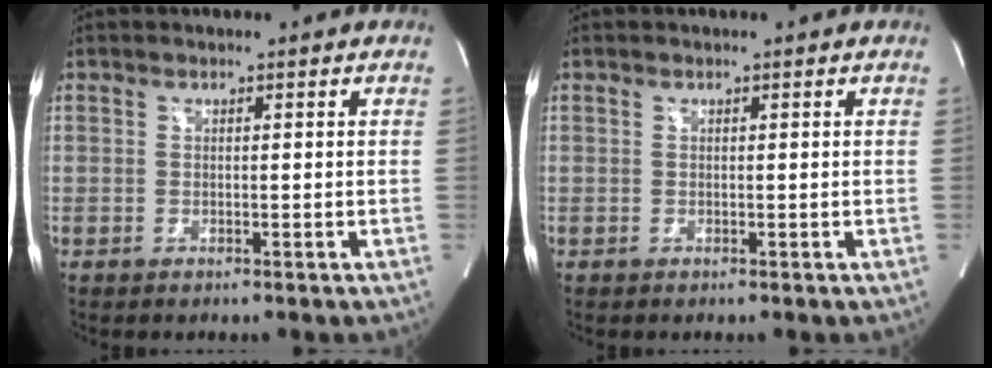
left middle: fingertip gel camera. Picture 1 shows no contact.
{"total": 0.0}